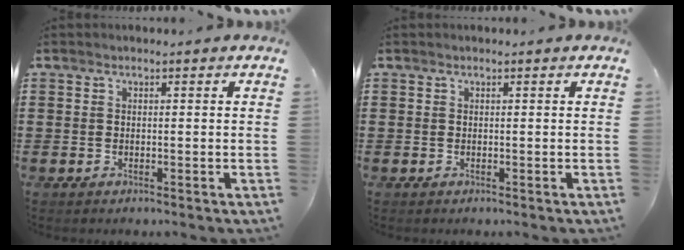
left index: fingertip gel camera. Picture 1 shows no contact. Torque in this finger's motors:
{"motor_torque": [0.09, 0.05, 0.00, -0.01]}